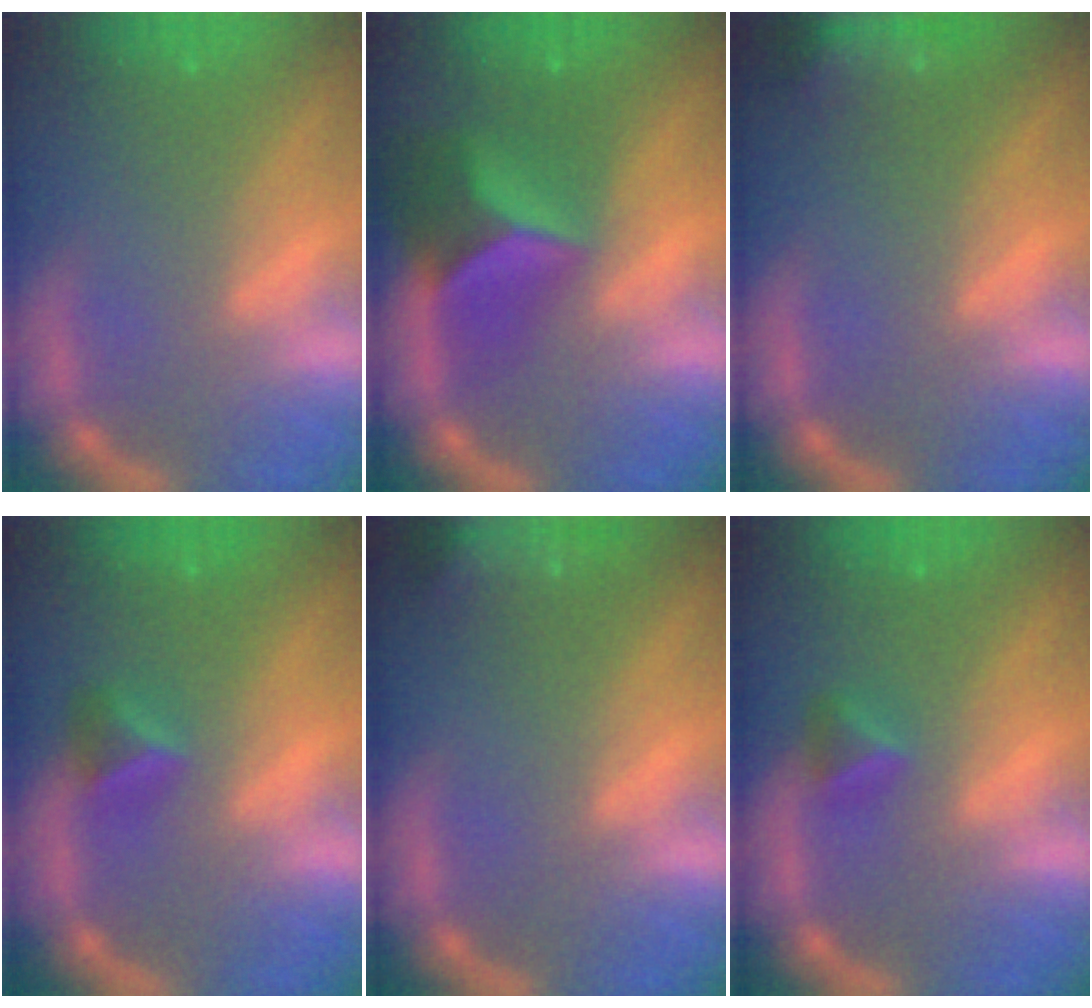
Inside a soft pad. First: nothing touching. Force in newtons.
{"total": 7.4}
{"total": 6.9}
{"total": 2.4}
{"total": 8.5}
{"total": 1.9}